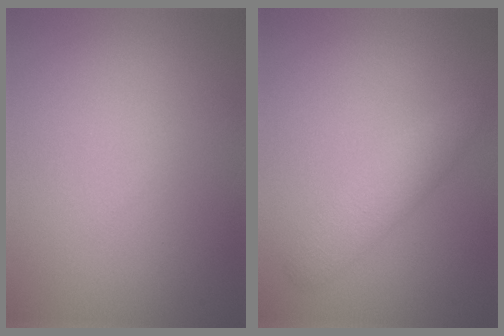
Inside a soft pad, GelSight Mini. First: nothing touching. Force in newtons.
{"total": 2.4, "press": 2.4, "slide": 0.1}